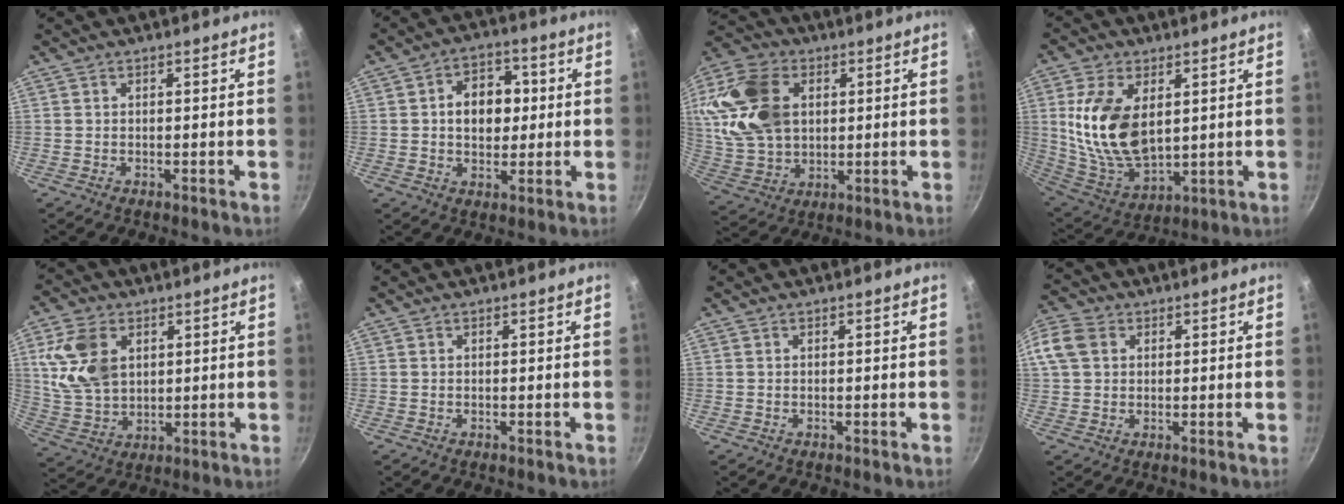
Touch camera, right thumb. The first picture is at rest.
{"total": 9.6, "force": [1.1, 7.1, 6.4], "torque": [-0.056, 0.011, 0.010]}
{"total": 18.1, "force": [4.0, 12.9, 12.1], "torque": [-0.219, -0.002, 0.082]}
{"total": 16.8, "force": [3.4, 9.8, 13.2], "torque": [-0.244, -0.030, 0.081]}
{"total": 12.4, "force": [3.6, 8.5, 8.2], "torque": [-0.144, -0.015, 0.080]}
{"total": 0.0}
{"total": 0.0}
{"total": 9.2, "force": [2.5, 7.2, 5.1], "torque": [-0.107, 0.013, 0.036]}